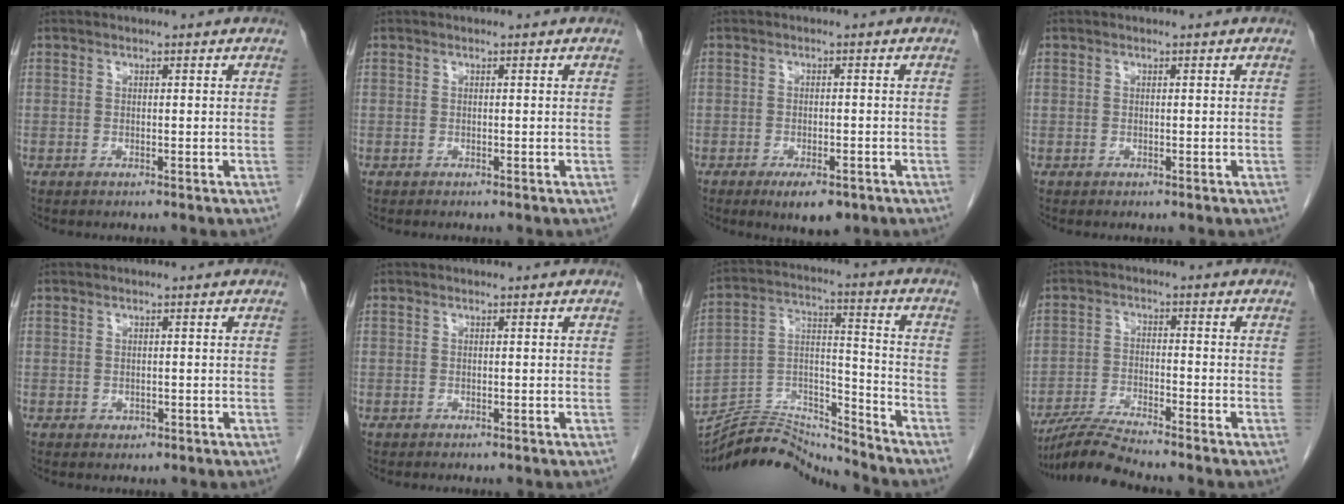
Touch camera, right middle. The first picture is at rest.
{"total": 0.0}
{"total": 5.2, "force": [-3.2, 1.8, 3.6], "torque": [-0.052, -0.006, -0.043]}
{"total": 0.0}
{"total": 0.7, "force": [-0.2, 0.6, 0.3], "torque": [-0.003, 0.001, -0.001]}
{"total": 0.0}
{"total": 14.8, "force": [-14.8, 0.0, 1.0], "torque": [-0.022, 0.038, -0.263]}
{"total": 6.6, "force": [-6.0, -1.3, 2.3], "torque": [-0.050, -0.023, -0.117]}